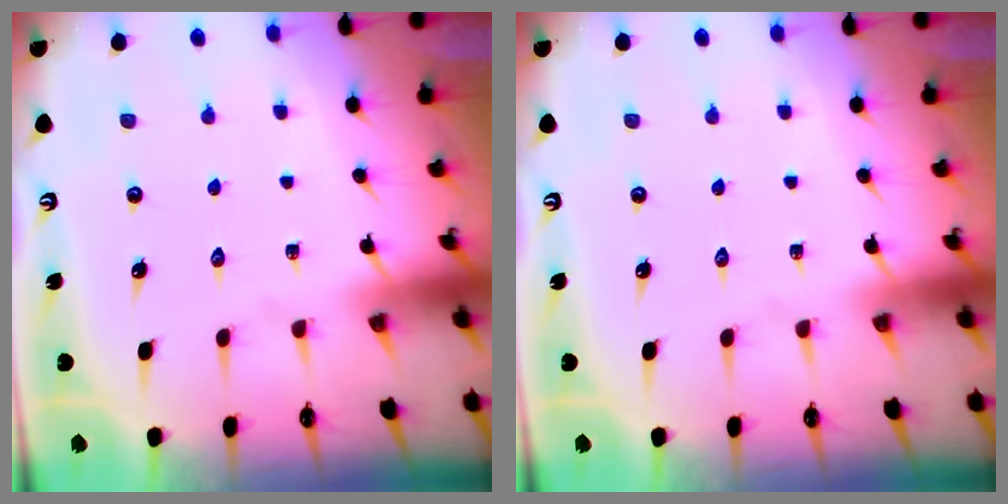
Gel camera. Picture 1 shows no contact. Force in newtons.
{"total": 0.0}